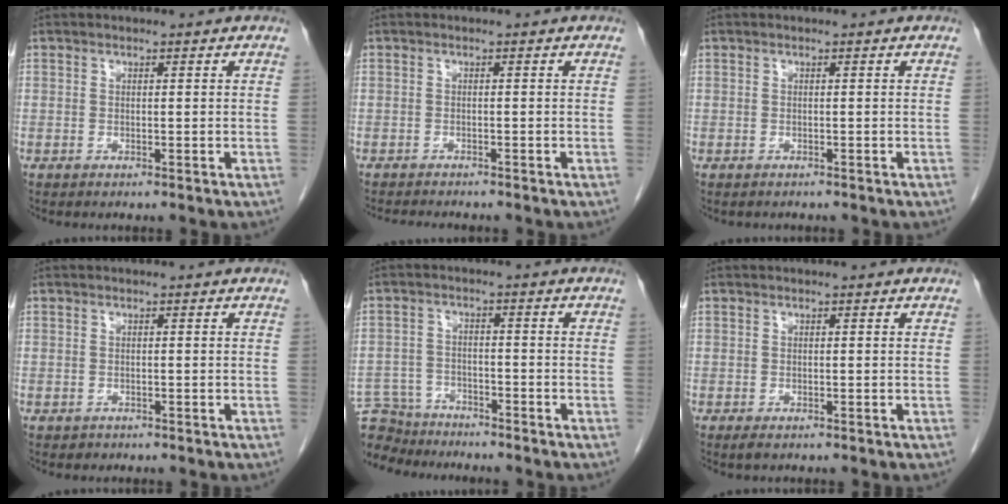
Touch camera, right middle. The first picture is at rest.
{"total": 4.0, "force": [-3.7, 0.5, 1.4], "torque": [-0.018, -0.010, -0.056]}
{"total": 0.6, "force": [-0.6, 0.3, 0.0], "torque": [-0.008, 0.000, -0.011]}
{"total": 0.7, "force": [-0.5, 0.5, 0.0], "torque": [-0.007, 0.002, -0.006]}
{"total": 9.0, "force": [-8.5, 2.9, 0.8], "torque": [-0.022, 0.005, -0.148]}
{"total": 1.1, "force": [-0.7, 0.4, 0.7], "torque": [-0.013, -0.002, -0.007]}